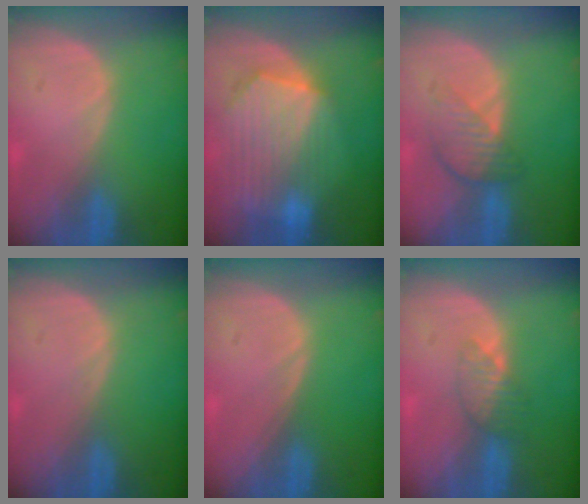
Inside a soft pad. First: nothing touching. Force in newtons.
{"total": 10.3, "press": 8.9, "slide": 5.1}
{"total": 4.6, "press": 4.1, "slide": 2.1}
{"total": 0.0}
{"total": 0.0}
{"total": 3.6, "press": 3.2, "slide": 1.6}